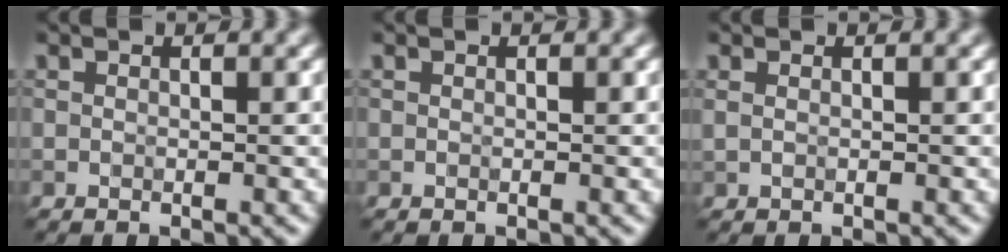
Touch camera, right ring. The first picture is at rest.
{"total": 0.0}
{"total": 0.6, "force": [0.4, 0.3, 0.4], "torque": [-0.009, 0.000, 0.004]}